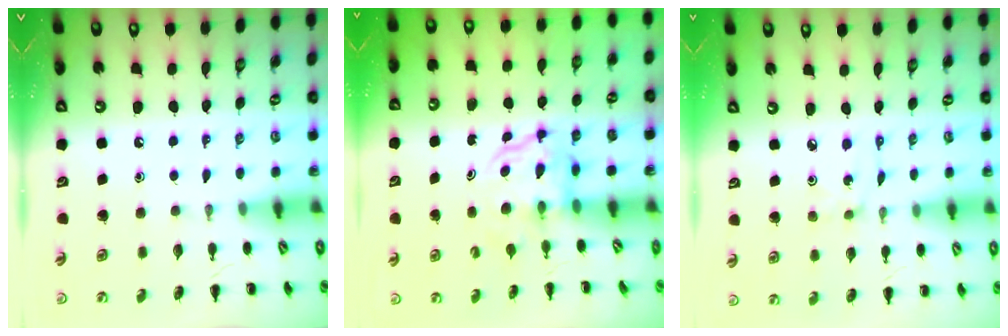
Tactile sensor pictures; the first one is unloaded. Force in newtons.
{"total": 3.8, "press": 3.8, "slide": 0.2}
{"total": 1.5, "press": 1.4, "slide": 0.5}